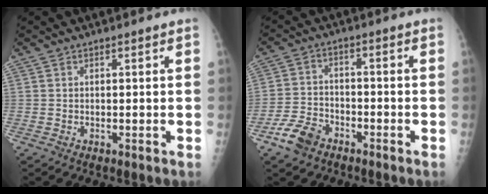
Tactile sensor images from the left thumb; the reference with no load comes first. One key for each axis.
{"total": 6.9, "fx": -4.6, "fy": 4.0, "fz": 3.0, "tx": -0.056, "ty": 0.022, "tz": -0.089}